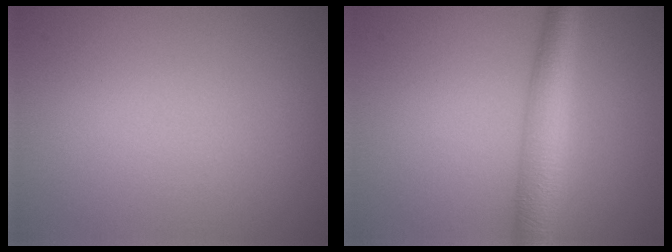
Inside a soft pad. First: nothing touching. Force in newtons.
{"total": 4.4, "press": 4.4, "slide": 0.1}